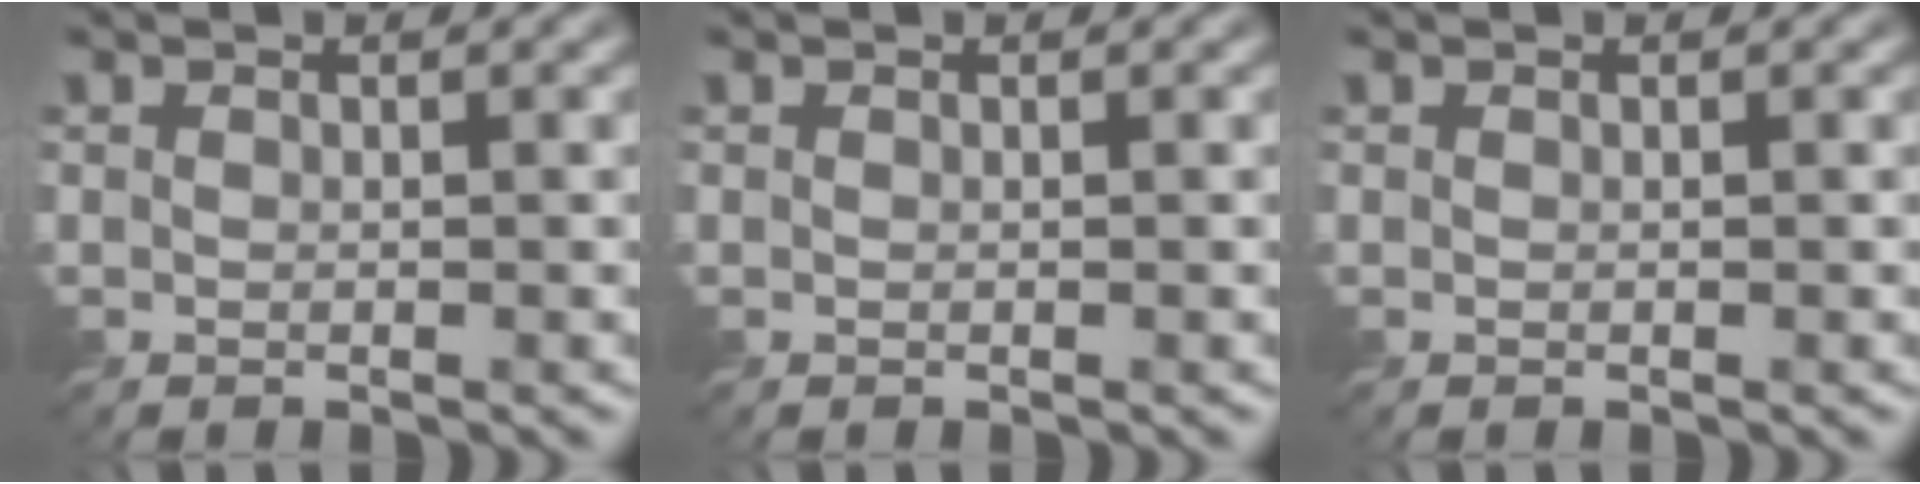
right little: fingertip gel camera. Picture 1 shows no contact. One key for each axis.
{"total": 0.0}
{"total": 0.0}